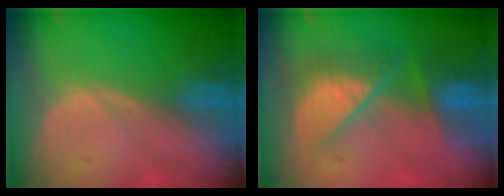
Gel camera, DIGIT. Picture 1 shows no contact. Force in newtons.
{"total": 7.3, "press": 7.2, "slide": 0.6}